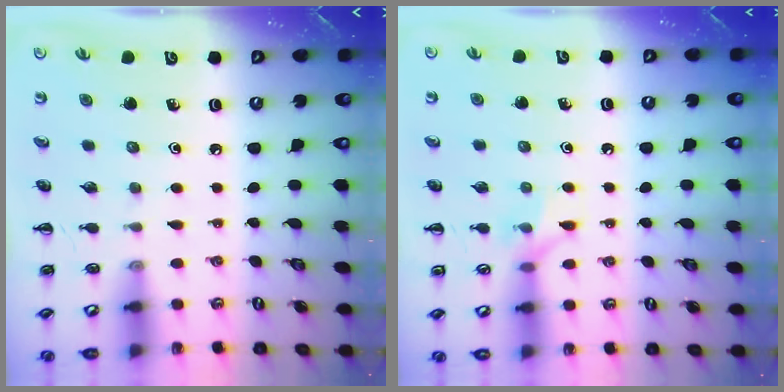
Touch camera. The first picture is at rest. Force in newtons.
{"total": 6.2, "press": 6.2, "slide": 0.6}